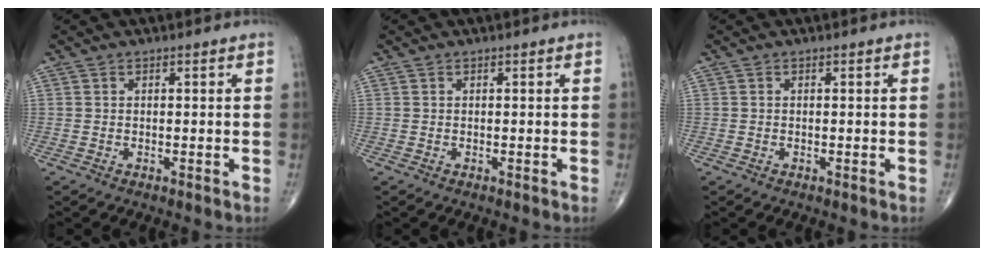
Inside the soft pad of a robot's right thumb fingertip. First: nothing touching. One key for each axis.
{"total": 0.0}
{"total": 0.0}